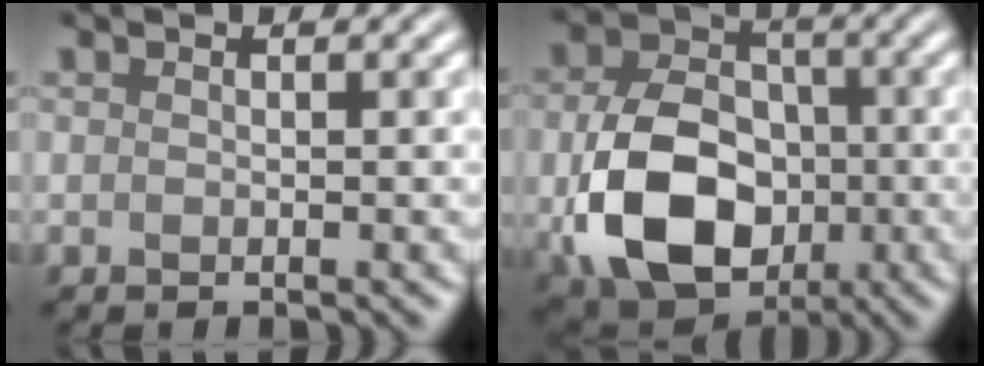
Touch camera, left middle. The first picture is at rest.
{"total": 10.6, "force": [-2.1, 7.7, 6.9], "torque": [-0.144, -0.011, -0.036]}